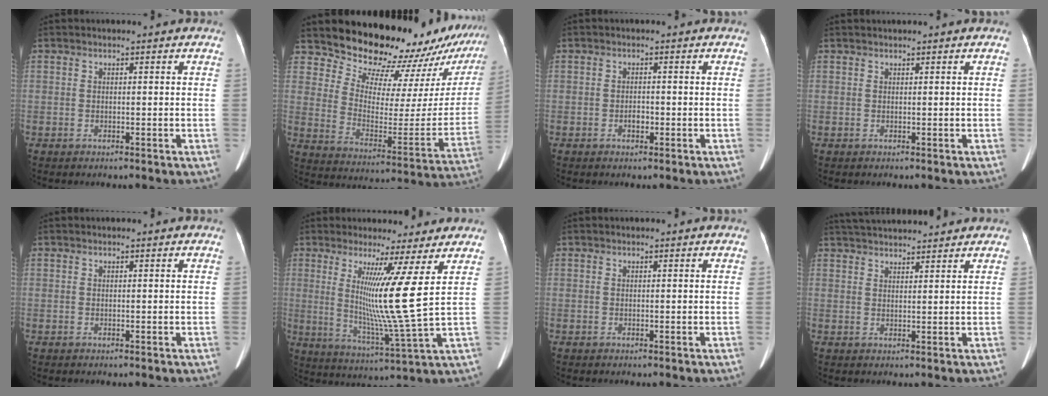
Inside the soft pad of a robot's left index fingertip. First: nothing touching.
{"total": 23.2, "force": [22.2, 4.0, 5.4], "torque": [-0.080, -0.127, 0.287]}
{"total": 1.1, "force": [-0.9, 0.5, 0.5], "torque": [-0.003, -0.006, -0.011]}
{"total": 1.9, "force": [1.7, -0.2, 0.8], "torque": [-0.012, 0.018, 0.025]}
{"total": 0.0}
{"total": 10.3, "force": [2.7, -2.9, 9.5], "torque": [-0.165, -0.046, 0.056]}
{"total": 0.0}
{"total": 11.8, "force": [11.0, 1.3, 4.1], "torque": [-0.070, 0.027, 0.163]}